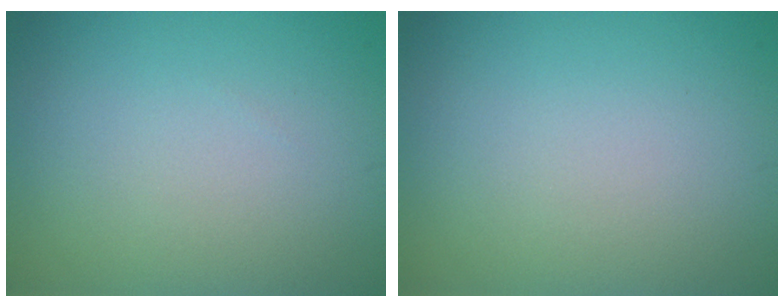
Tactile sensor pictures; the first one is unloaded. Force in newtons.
{"total": 0.0}